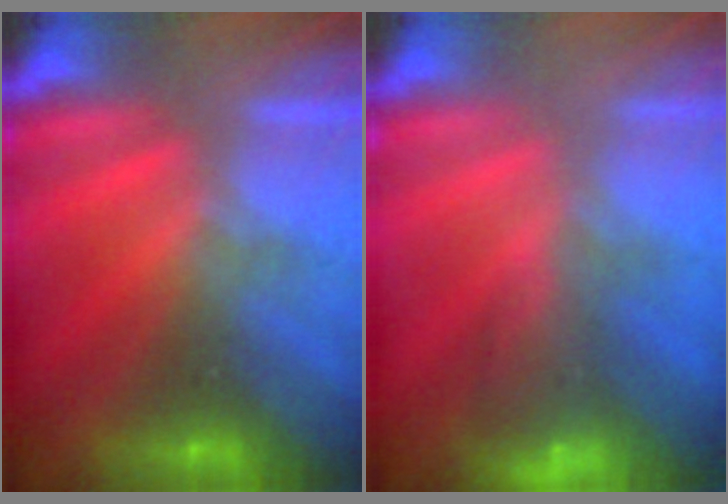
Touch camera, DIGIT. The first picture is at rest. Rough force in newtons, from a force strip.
{"total": 5.8}